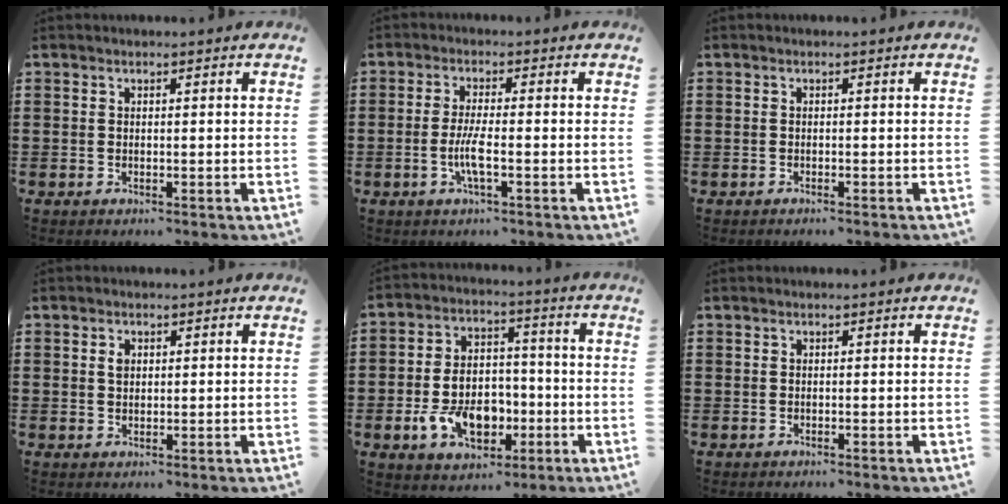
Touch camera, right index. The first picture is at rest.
{"total": 4.4, "force": [-1.4, 0.6, 4.2], "torque": [-0.093, -0.009, -0.032]}
{"total": 0.5, "force": [-0.5, -0.1, 0.2], "torque": [-0.004, -0.003, -0.010]}
{"total": 1.5, "force": [0.5, 1.0, 1.0], "torque": [-0.022, 0.005, 0.008]}
{"total": 9.9, "force": [-3.1, 6.8, 6.4], "torque": [-0.121, 0.014, -0.056]}
{"total": 0.0}